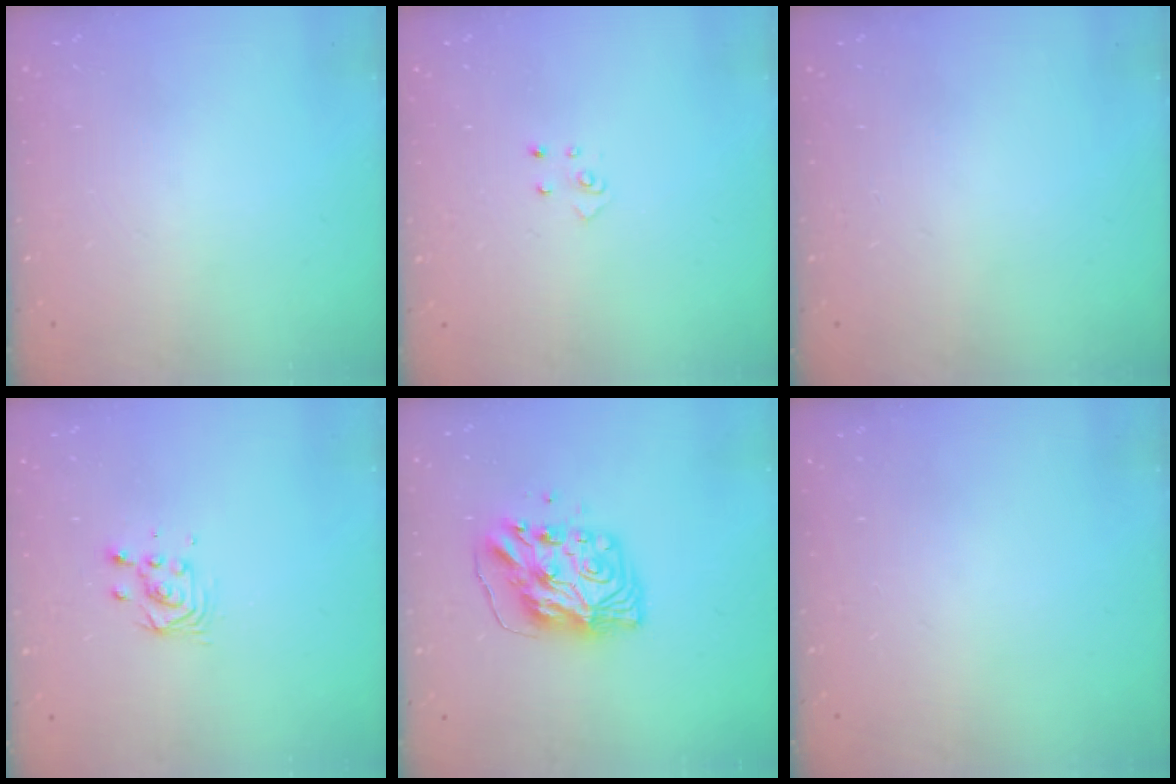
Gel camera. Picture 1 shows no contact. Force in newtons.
{"total": 2.6, "press": 2.6, "slide": 0.3}
{"total": 0.0}
{"total": 3.9, "press": 3.9, "slide": 0.3}
{"total": 9.7, "press": 9.6, "slide": 1.3}
{"total": 0.0}